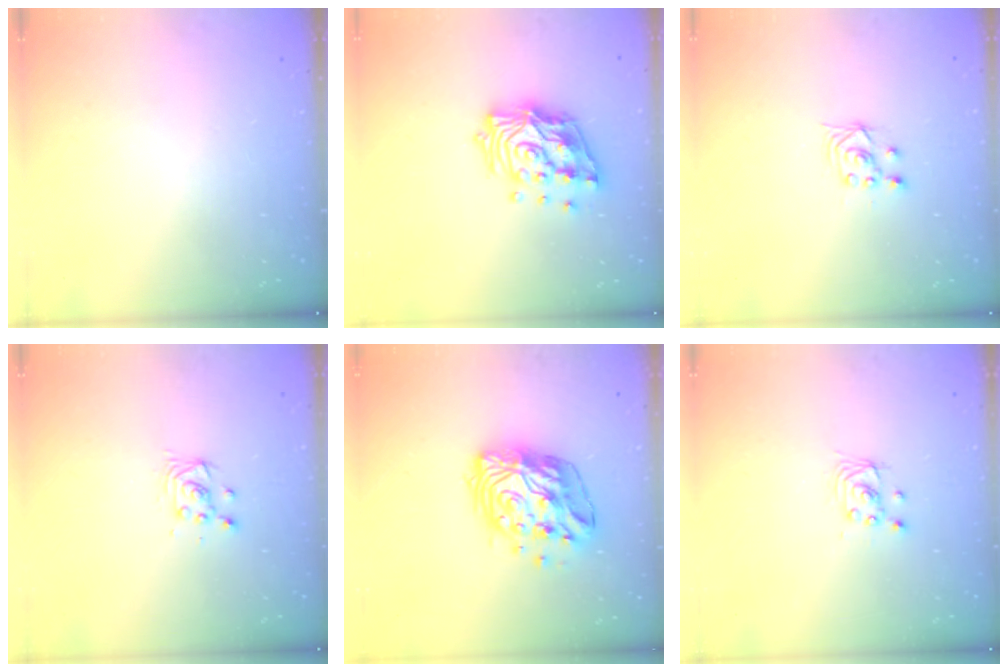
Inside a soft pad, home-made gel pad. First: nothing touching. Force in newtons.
{"total": 15.5, "press": 15.4, "slide": 1.8}
{"total": 2.5, "press": 2.2, "slide": 1.2}
{"total": 3.7, "press": 3.7, "slide": 0.3}
{"total": 14.9, "press": 14.8, "slide": 1.4}
{"total": 2.8, "press": 2.8, "slide": 0.2}